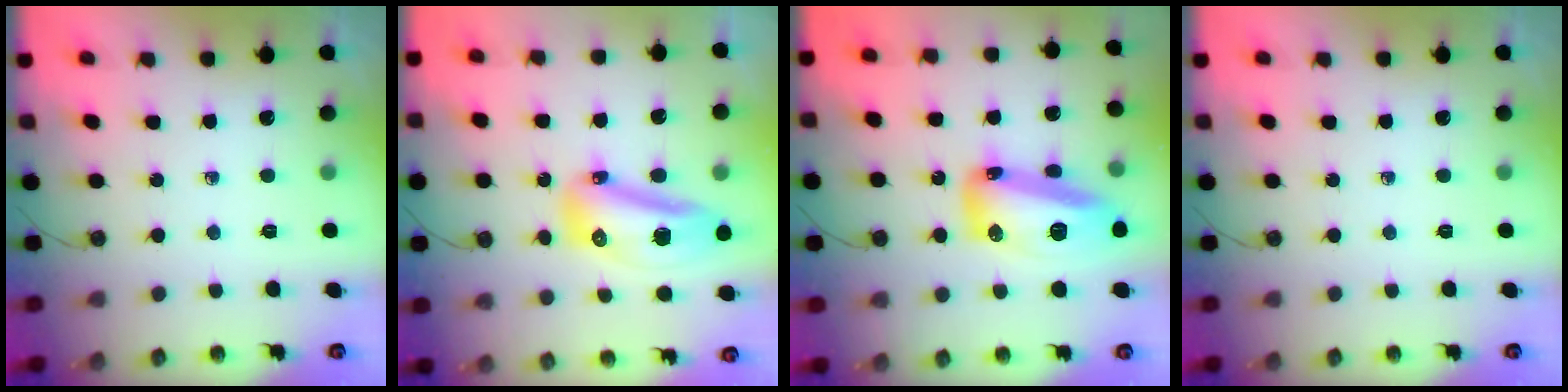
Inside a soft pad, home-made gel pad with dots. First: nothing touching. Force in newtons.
{"total": 14.8, "press": 14.6, "slide": 2.7}
{"total": 17.2, "press": 17.0, "slide": 2.2}
{"total": 0.0}